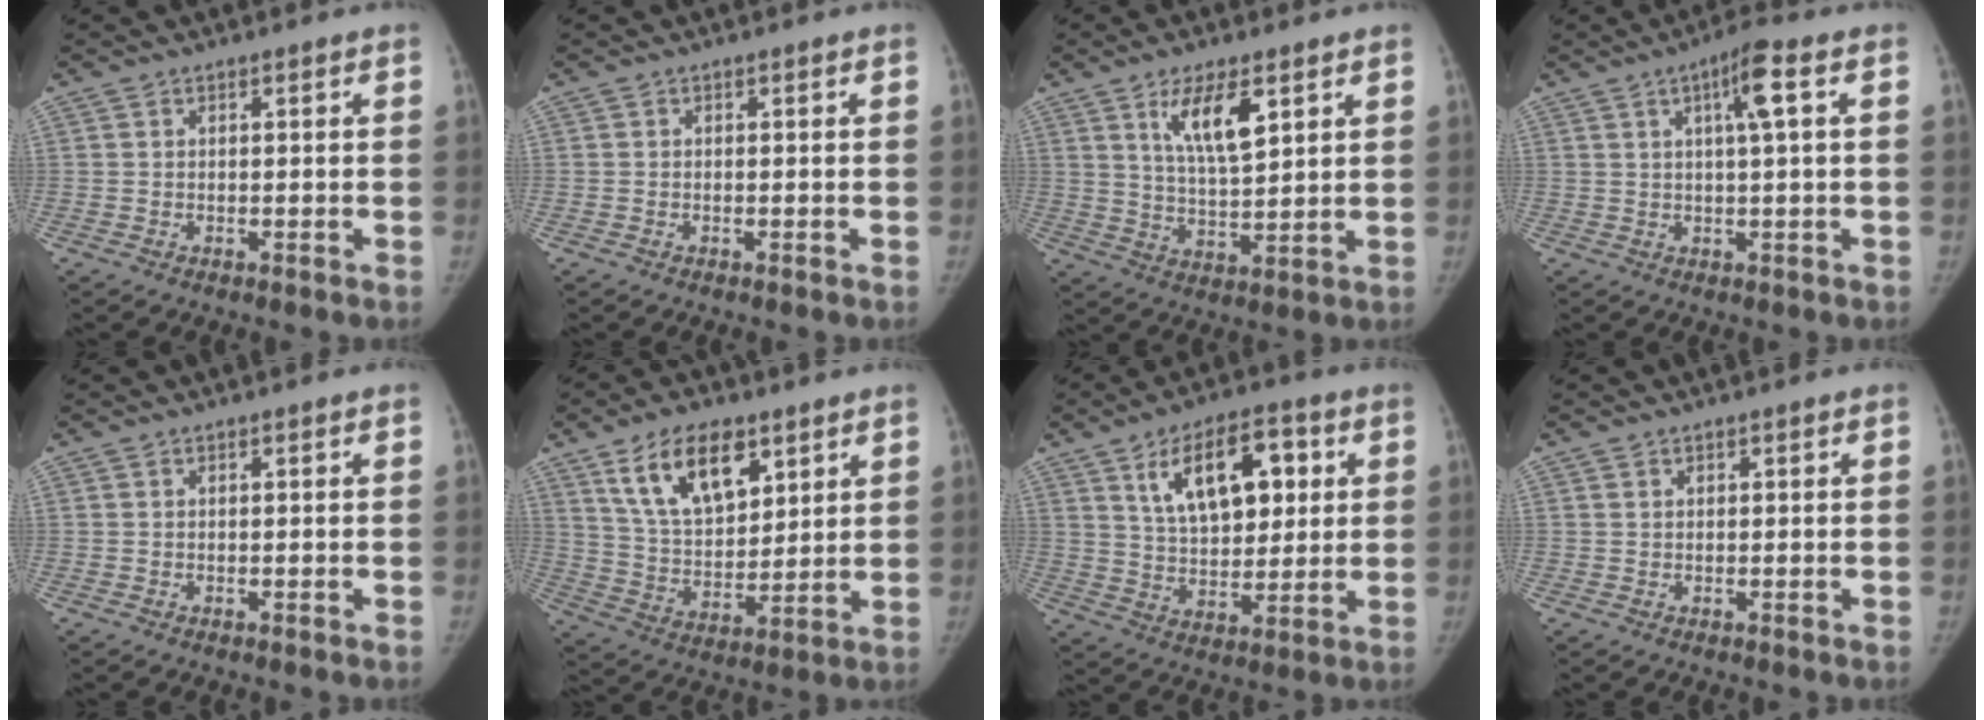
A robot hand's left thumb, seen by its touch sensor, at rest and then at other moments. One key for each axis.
{"total": 0.0}
{"total": 9.6, "fx": 4.8, "fy": 3.3, "fz": 7.7, "tx": -0.122, "ty": -0.031, "tz": 0.093}
{"total": 6.4, "fx": 2.0, "fy": 0.6, "fz": 6.0, "tx": -0.108, "ty": 0.006, "tz": 0.033}
{"total": 0.0}
{"total": 15.1, "fx": 8.3, "fy": 7.7, "fz": 9.9, "tx": -0.139, "ty": -0.039, "tz": 0.158}
{"total": 15.2, "fx": 5.6, "fy": 8.1, "fz": 11.6, "tx": -0.146, "ty": -0.014, "tz": 0.101}
{"total": 0.6, "fx": 0.5, "fy": 0.2, "fz": 0.2, "tx": -0.003, "ty": -0.003, "tz": 0.008}